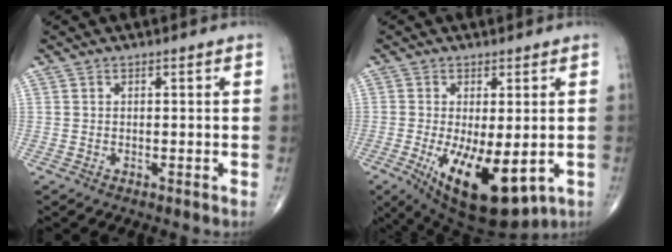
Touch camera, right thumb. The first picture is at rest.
{"total": 14.5, "force": [-4.0, 5.9, 12.7], "torque": [-0.205, -0.025, -0.041]}